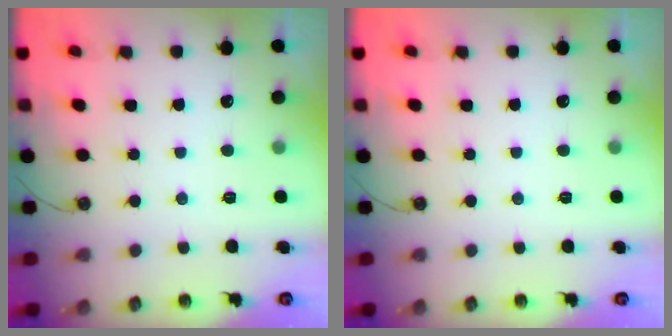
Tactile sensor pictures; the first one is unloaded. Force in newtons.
{"total": 0.0}